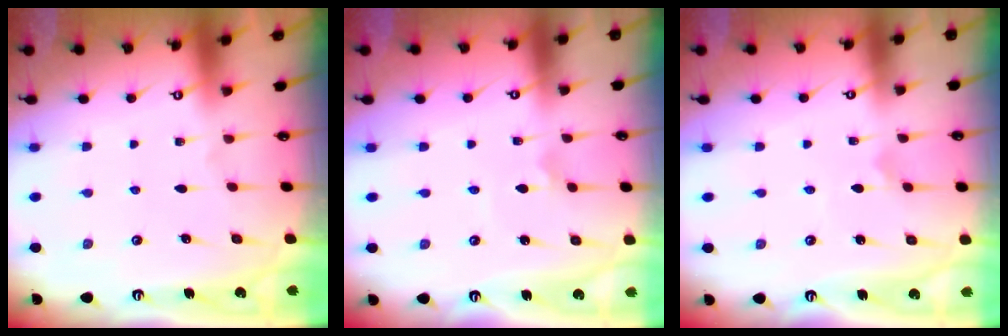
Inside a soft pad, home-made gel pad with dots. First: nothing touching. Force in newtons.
{"total": 1.7, "press": 1.7, "slide": 0.4}
{"total": 2.3, "press": 2.3, "slide": 0.0}